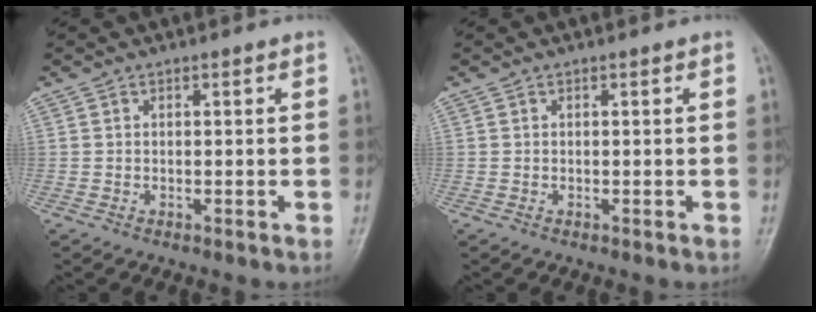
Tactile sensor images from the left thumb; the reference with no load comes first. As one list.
[{"total": 0.0}]